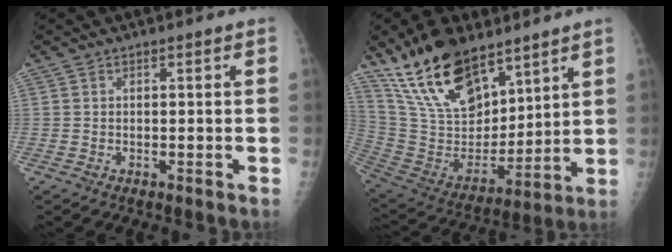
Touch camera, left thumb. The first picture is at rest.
{"total": 20.9, "force": [14.6, 9.7, 11.4], "torque": [-0.173, -0.066, 0.281]}